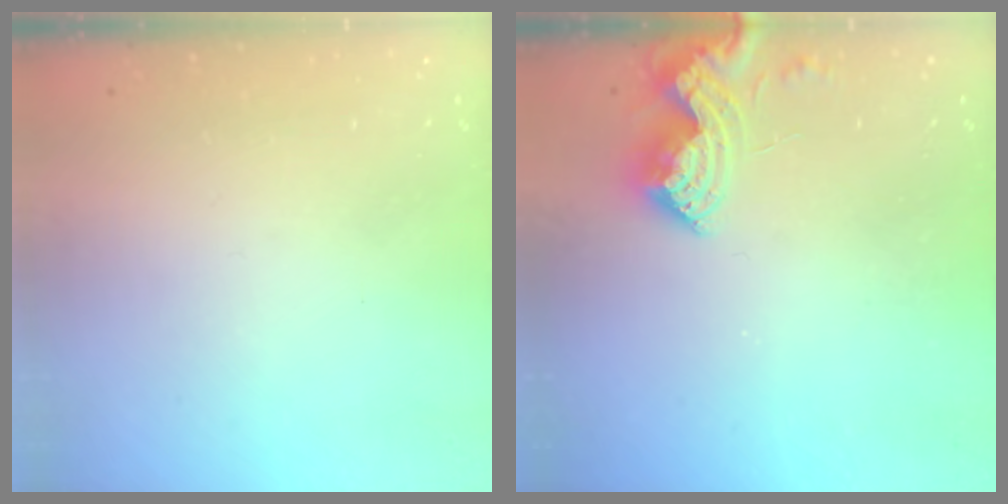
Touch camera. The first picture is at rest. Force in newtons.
{"total": 11.6, "press": 11.6, "slide": 1.0}